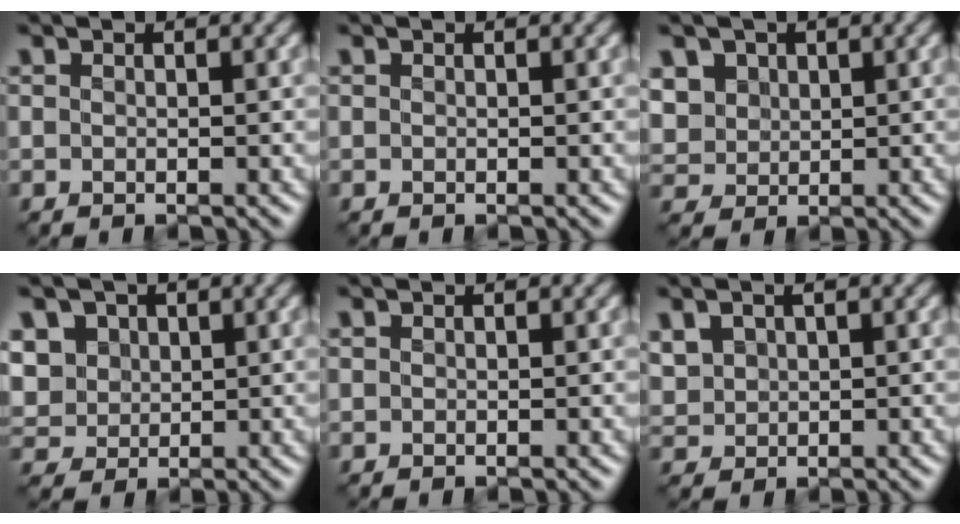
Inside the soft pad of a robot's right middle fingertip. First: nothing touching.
{"total": 0.0}
{"total": 5.4, "force": [2.1, 4.4, 2.2], "torque": [-0.079, 0.009, 0.041]}
{"total": 6.3, "force": [2.3, 5.2, 2.7], "torque": [-0.078, 0.011, 0.035]}
{"total": 0.0}
{"total": 2.9, "force": [0.9, 2.2, 1.6], "torque": [-0.046, 0.002, 0.024]}